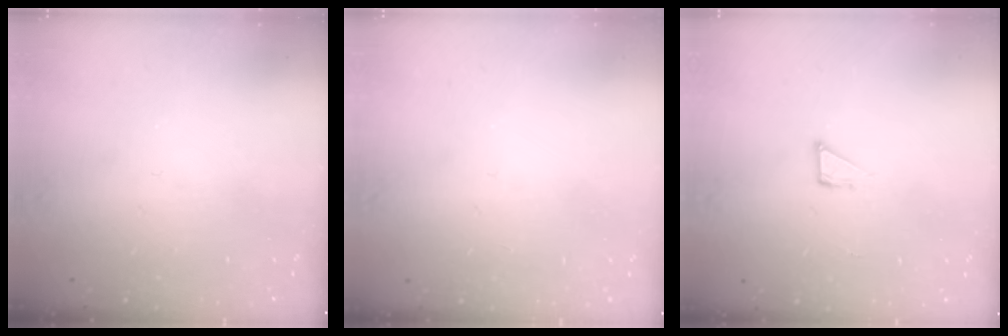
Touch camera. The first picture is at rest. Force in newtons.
{"total": 2.7, "press": 2.7, "slide": 0.3}
{"total": 2.7, "press": 2.7, "slide": 0.2}